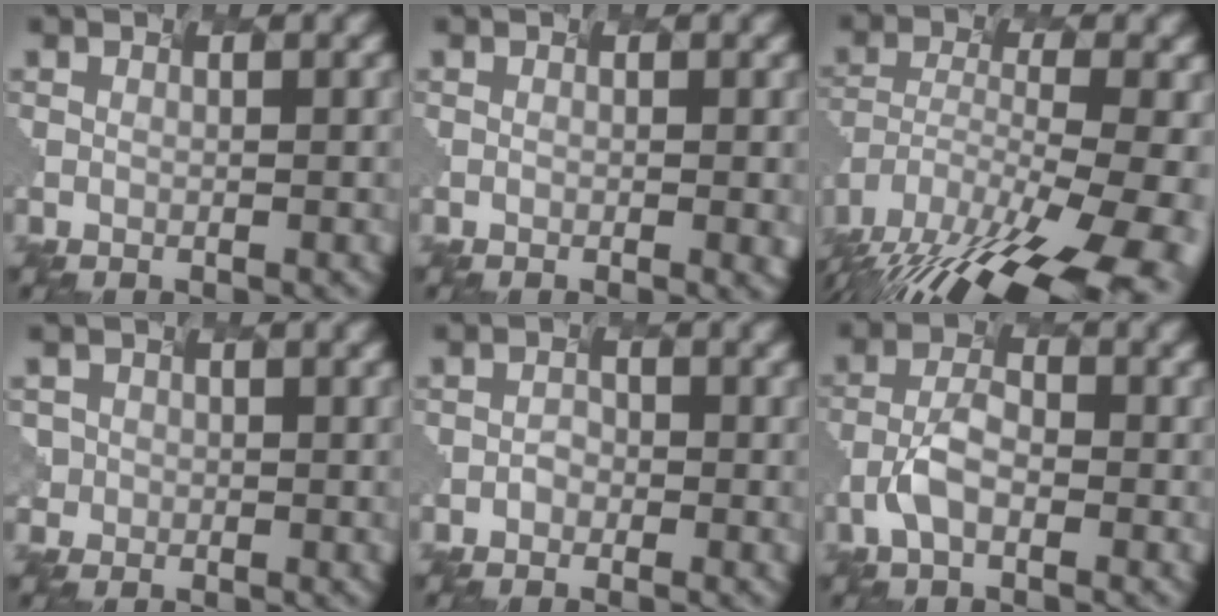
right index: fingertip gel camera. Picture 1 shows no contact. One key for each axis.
{"total": 1.1, "fx": -0.3, "fy": 0.0, "fz": 1.0, "tx": -0.010, "ty": -0.001, "tz": 0.002}
{"total": 18.4, "fx": -13.0, "fy": 6.9, "fz": 11.0, "tx": -0.202, "ty": -0.034, "tz": -0.171}
{"total": 1.8, "fx": 0.2, "fy": 1.7, "fz": -0.1, "tx": 0.002, "ty": -0.003, "tz": 0.009}
{"total": 1.2, "fx": -1.1, "fy": 0.6, "fz": -0.1, "tx": 0.001, "ty": 0.003, "tz": -0.016}
{"total": 3.2, "fx": -2.1, "fy": 1.4, "fz": 2.0, "tx": -0.045, "ty": 0.006, "tz": -0.039}